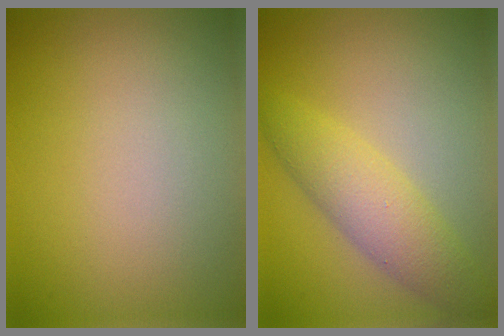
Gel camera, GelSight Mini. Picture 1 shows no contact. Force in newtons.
{"total": 4.4, "press": 4.4, "slide": 0.2}